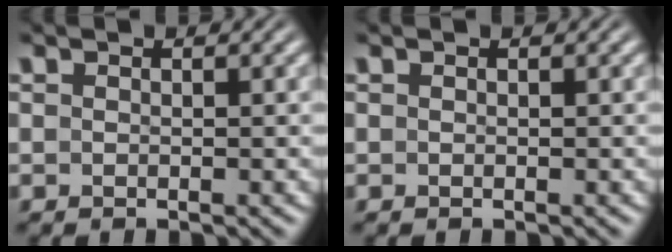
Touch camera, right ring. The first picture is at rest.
{"total": 0.0}